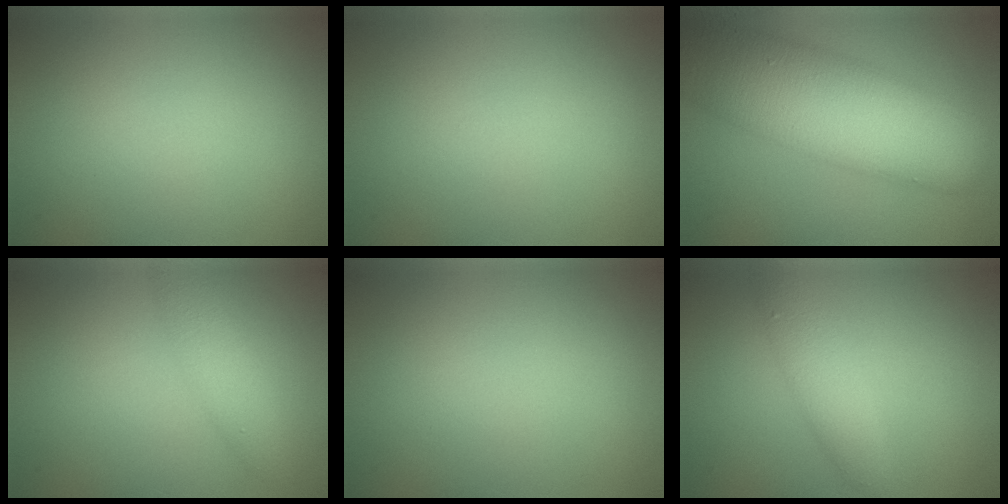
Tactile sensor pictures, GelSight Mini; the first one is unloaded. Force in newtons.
{"total": 0.0}
{"total": 13.2, "press": 13.2, "slide": 0.7}
{"total": 2.8, "press": 2.8, "slide": 0.2}
{"total": 0.0}
{"total": 2.8, "press": 2.8, "slide": 0.1}